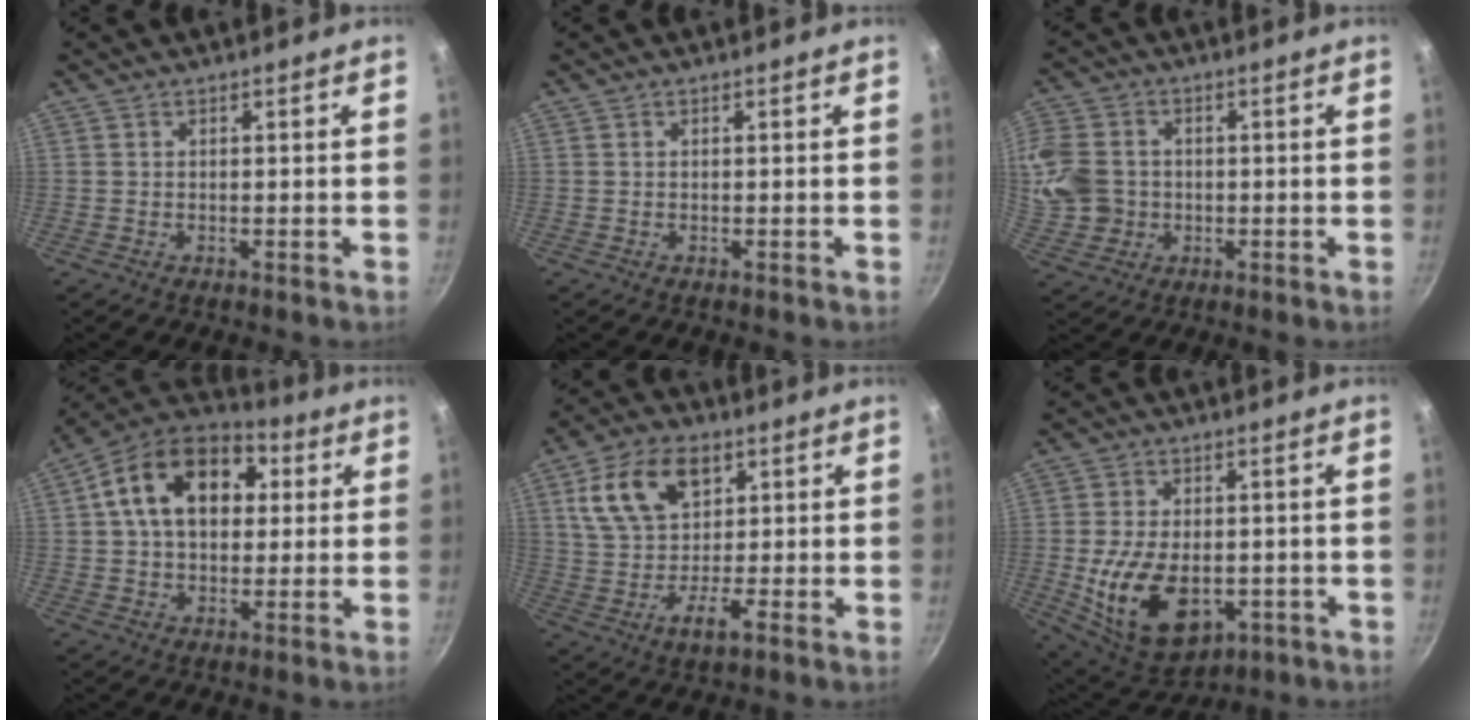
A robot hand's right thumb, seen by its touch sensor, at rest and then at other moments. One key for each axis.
{"total": 0.0}
{"total": 13.1, "fx": 0.4, "fy": 11.5, "fz": 6.4, "tx": -0.141, "ty": 0.009, "tz": 0.007}
{"total": 18.4, "fx": 4.0, "fy": 12.6, "fz": 12.8, "tx": -0.187, "ty": 0.026, "tz": 0.047}
{"total": 13.7, "fx": 3.8, "fy": 9.0, "fz": 9.6, "tx": -0.147, "ty": 0.011, "tz": 0.059}
{"total": 16.2, "fx": -3.4, "fy": 10.3, "fz": 12.1, "tx": -0.196, "ty": 0.001, "tz": -0.036}